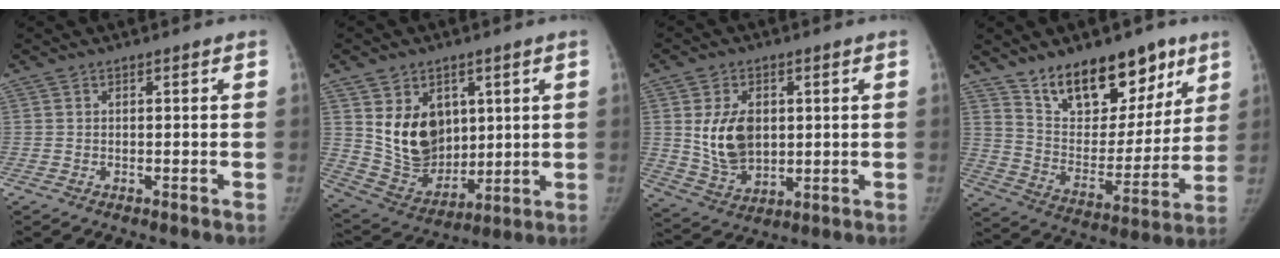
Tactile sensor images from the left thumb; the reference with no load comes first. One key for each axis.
{"total": 14.2, "fx": 4.1, "fy": 10.7, "fz": 8.5, "tx": -0.095, "ty": -0.033, "tz": 0.098}
{"total": 11.1, "fx": 1.7, "fy": 7.8, "fz": 7.8, "tx": -0.111, "ty": -0.019, "tz": 0.046}
{"total": 20.4, "fx": 13.6, "fy": 10.6, "fz": 11.0, "tx": -0.112, "ty": -0.073, "tz": 0.227}